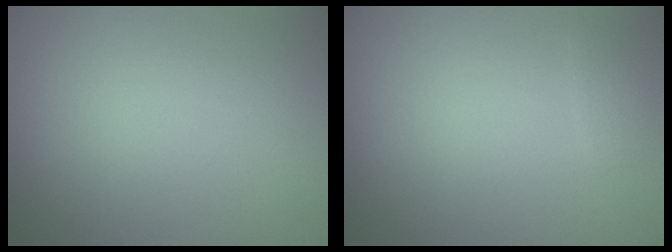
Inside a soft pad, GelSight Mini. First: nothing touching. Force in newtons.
{"total": 0.9, "press": 0.9, "slide": 0.0}